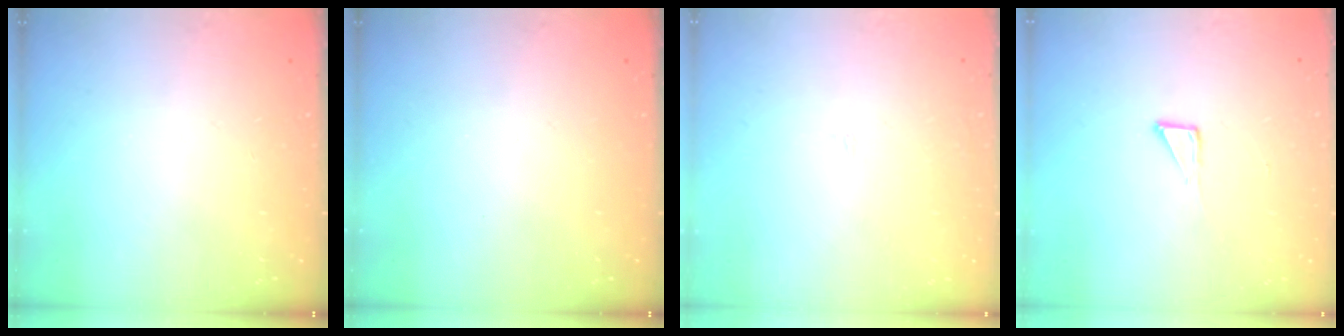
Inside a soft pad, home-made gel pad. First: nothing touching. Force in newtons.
{"total": 0.0}
{"total": 1.6, "press": 1.6, "slide": 0.1}
{"total": 2.8, "press": 2.8, "slide": 0.2}